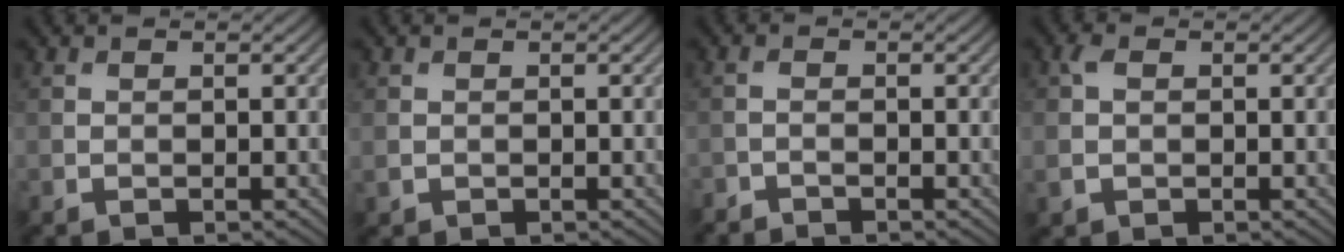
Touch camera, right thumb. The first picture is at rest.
{"total": 0.9, "force": [0.0, 0.8, 0.4], "torque": [-0.012, -0.003, 0.002]}
{"total": 1.5, "force": [-1.4, 0.3, 0.3], "torque": [-0.008, -0.004, -0.033]}
{"total": 2.3, "force": [0.1, 1.8, 1.4], "torque": [-0.036, -0.001, 0.002]}